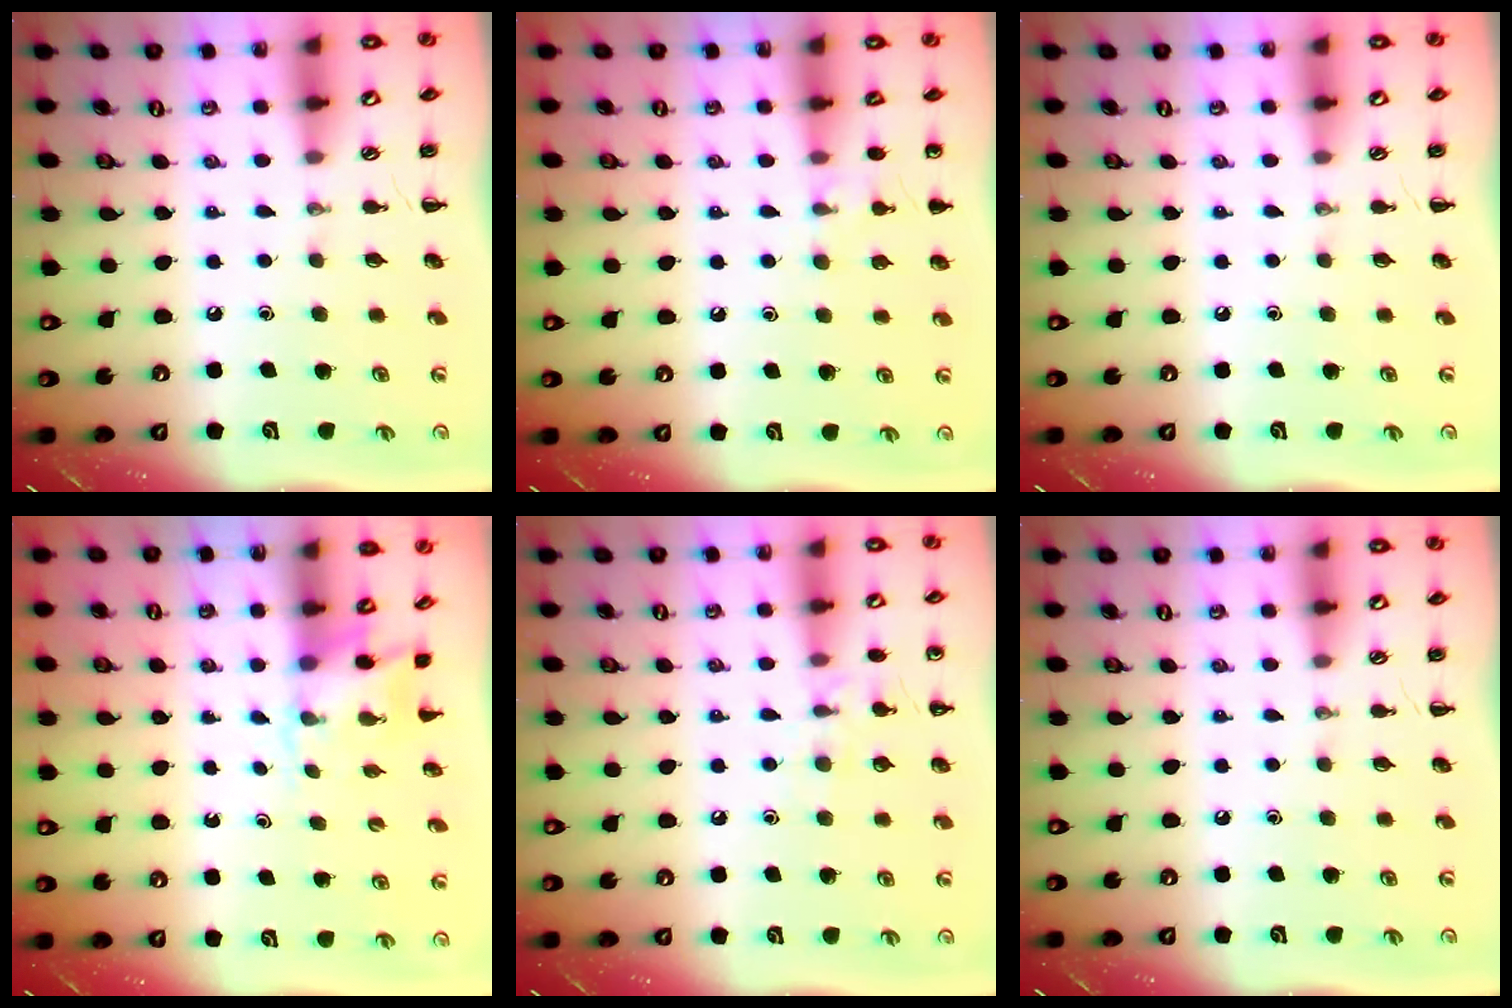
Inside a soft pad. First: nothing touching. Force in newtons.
{"total": 6.6, "press": 6.4, "slide": 1.7}
{"total": 0.0}
{"total": 2.5, "press": 2.3, "slide": 1.0}
{"total": 8.3, "press": 8.0, "slide": 1.9}
{"total": 0.0}